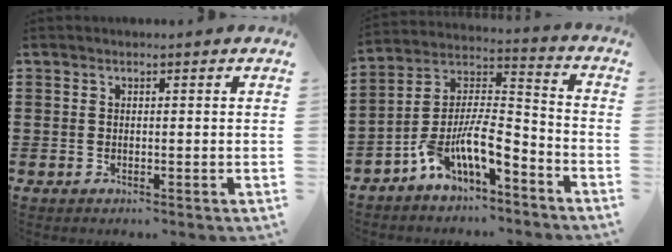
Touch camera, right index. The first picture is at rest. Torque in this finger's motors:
{"motor_torque": [1.23, -0.90, 0.91, 0.21]}